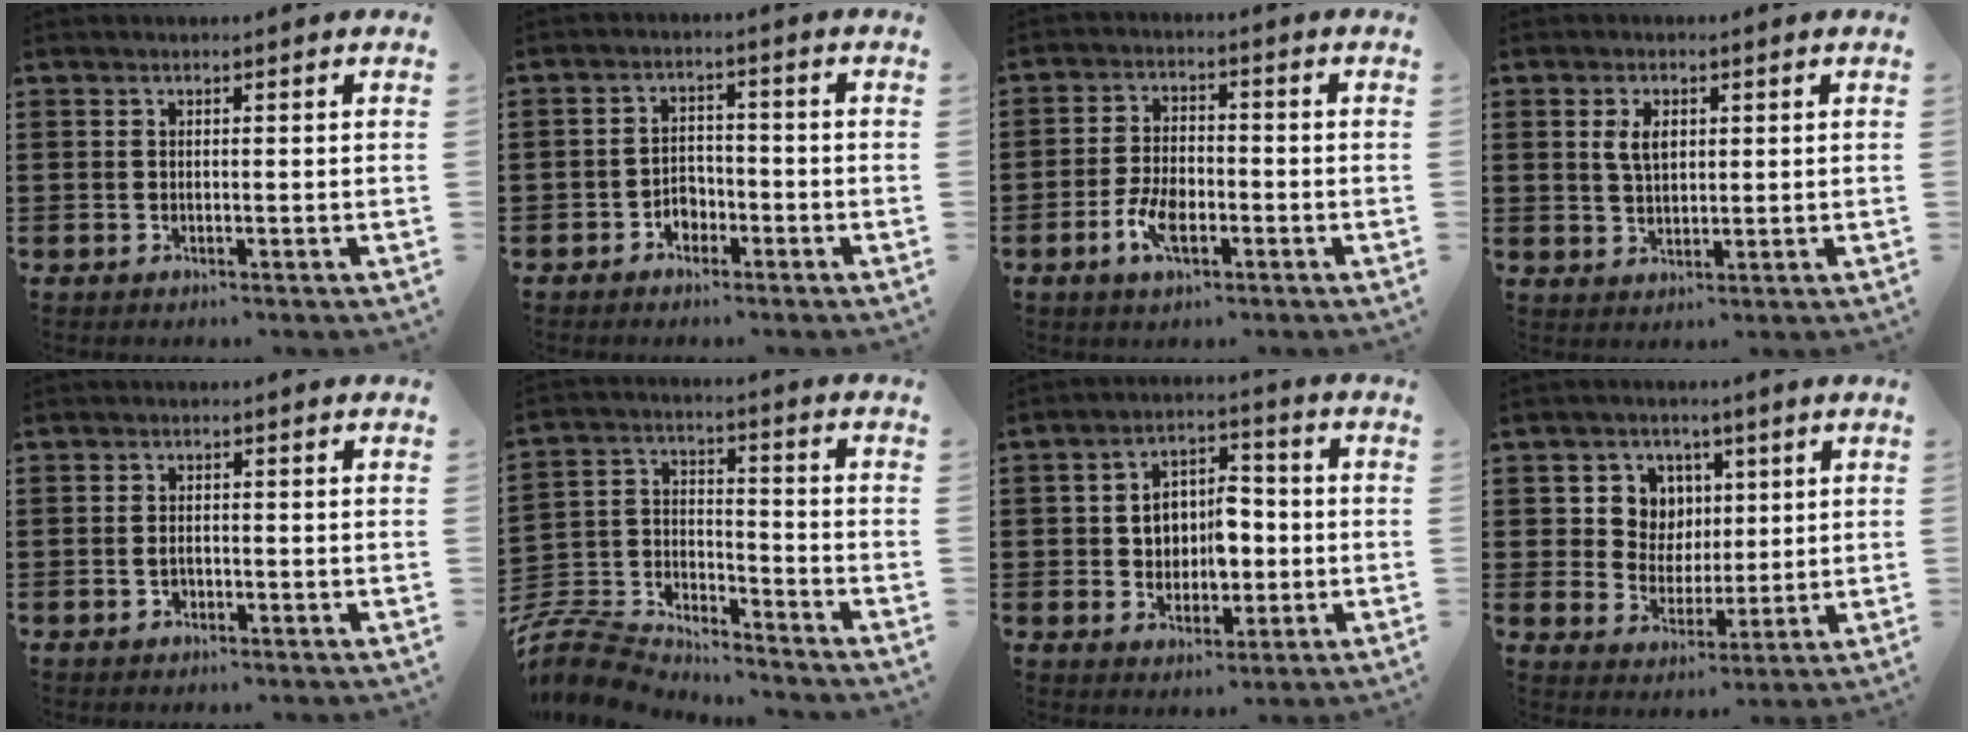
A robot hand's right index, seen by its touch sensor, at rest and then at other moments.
{"total": 2.8, "force": [-1.9, 1.9, 0.8], "torque": [-0.023, 0.003, -0.041]}
{"total": 5.5, "force": [-2.3, 2.8, 4.1], "torque": [-0.092, 0.000, -0.044]}
{"total": 3.9, "force": [1.1, 2.2, 3.1], "torque": [-0.059, 0.007, 0.016]}
{"total": 1.3, "force": [-0.5, 0.7, 0.9], "torque": [-0.020, -0.001, -0.009]}
{"total": 8.2, "force": [-7.8, 2.0, 1.5], "torque": [-0.059, 0.002, -0.164]}
{"total": 7.3, "force": [-0.6, 5.1, 5.2], "torque": [-0.088, 0.008, -0.014]}
{"total": 6.8, "force": [2.4, 6.2, 1.5], "torque": [-0.055, 0.012, 0.042]}